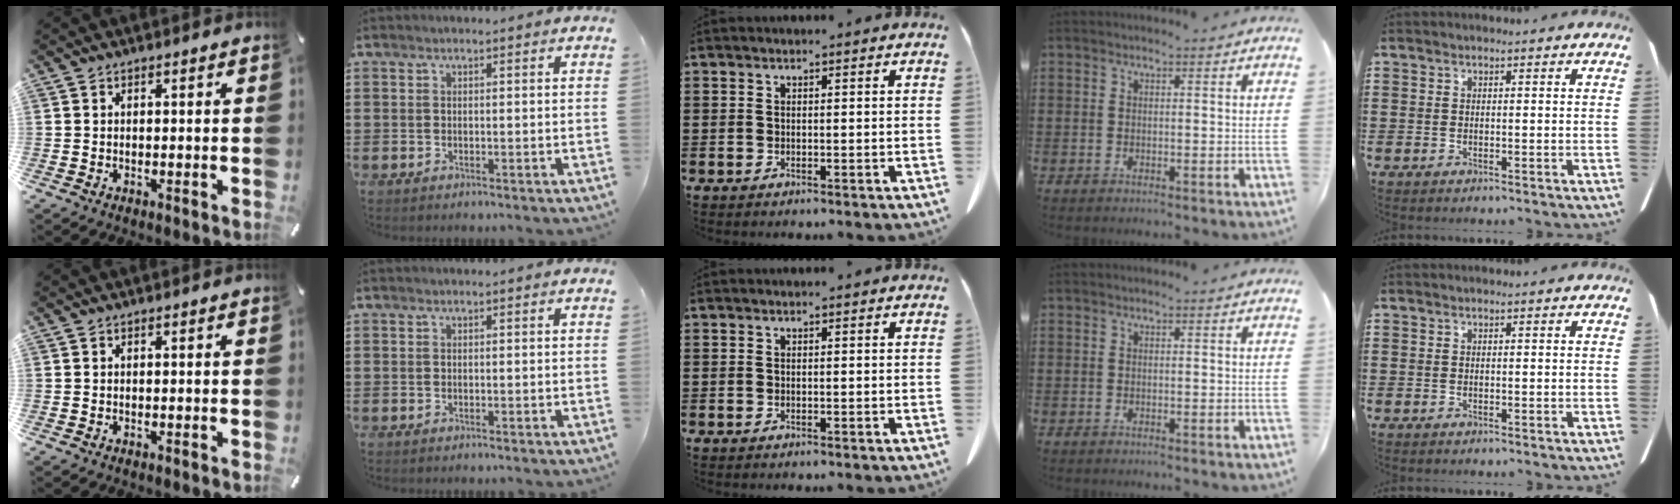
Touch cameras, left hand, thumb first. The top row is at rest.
{}